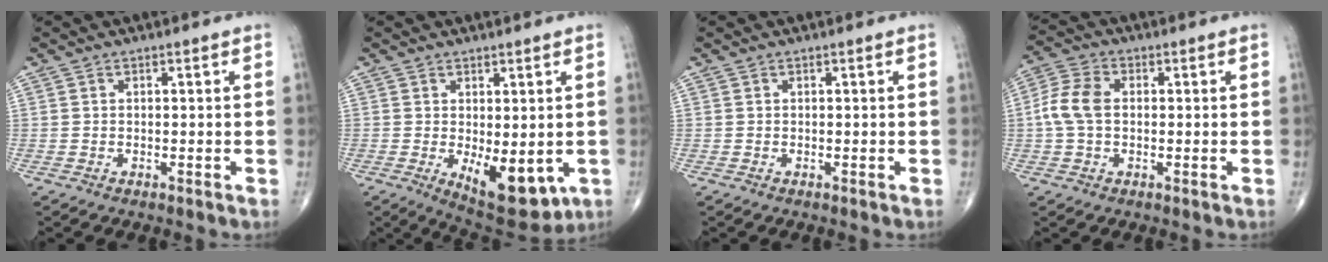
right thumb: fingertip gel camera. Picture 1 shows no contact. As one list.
[{"total": 11.0, "force": [-2.5, 5.1, 9.5], "torque": [-0.111, -0.019, -0.018]}, {"total": 0.0}, {"total": 6.9, "force": [0.1, 4.5, 5.2], "torque": [-0.117, 0.019, -0.004]}]